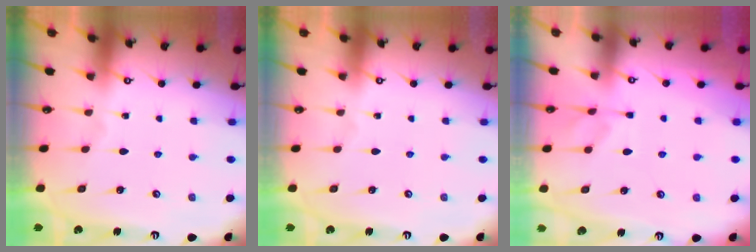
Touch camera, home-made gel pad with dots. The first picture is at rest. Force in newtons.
{"total": 0.0}
{"total": 4.1, "press": 3.9, "slide": 1.1}